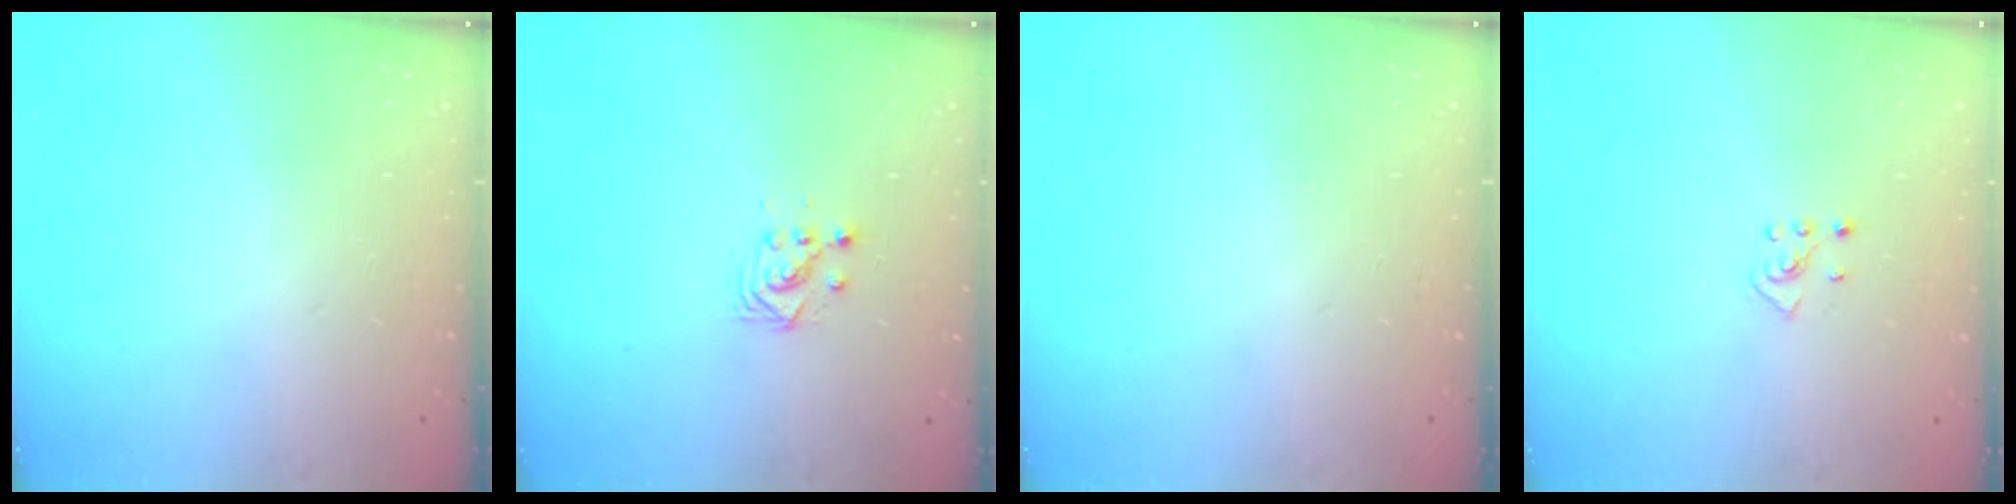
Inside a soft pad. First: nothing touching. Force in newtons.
{"total": 3.0, "press": 3.0, "slide": 0.2}
{"total": 0.0}
{"total": 2.7, "press": 2.6, "slide": 0.9}